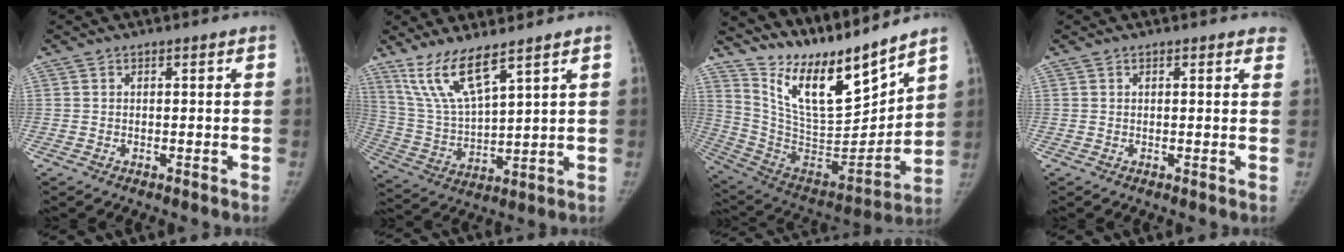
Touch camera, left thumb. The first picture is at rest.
{"total": 11.0, "force": [7.8, 2.3, 7.5], "torque": [-0.149, -0.040, 0.174]}
{"total": 19.8, "force": [16.5, 4.2, 10.3], "torque": [-0.125, -0.116, 0.306]}
{"total": 2.5, "force": [2.1, 0.9, 0.9], "torque": [0.013, -0.003, 0.008]}